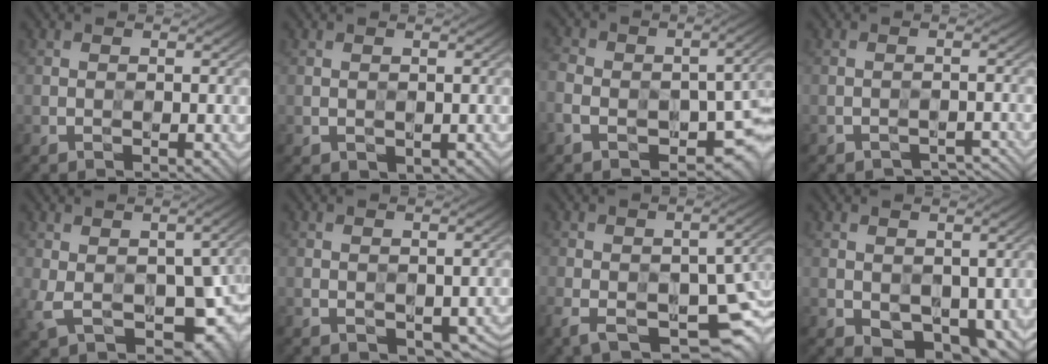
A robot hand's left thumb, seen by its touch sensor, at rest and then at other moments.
{"total": 1.0, "force": [-0.1, 0.8, 0.7], "torque": [-0.016, -0.009, 0.002]}
{"total": 11.0, "force": [-4.2, 7.0, 7.3], "torque": [-0.133, -0.037, -0.072]}
{"total": 3.1, "force": [-2.6, 1.4, 1.0], "torque": [-0.018, 0.000, -0.030]}
{"total": 13.8, "force": [-2.9, 8.1, 10.8], "torque": [-0.201, -0.043, -0.025]}
{"total": 2.9, "force": [-0.5, 1.9, 2.2], "torque": [-0.036, -0.013, -0.002]}
{"total": 12.4, "force": [-4.7, 6.7, 9.3], "torque": [-0.139, -0.038, -0.063]}
{"total": 5.7, "force": [-0.1, 3.8, 4.2], "torque": [-0.076, -0.021, 0.004]}